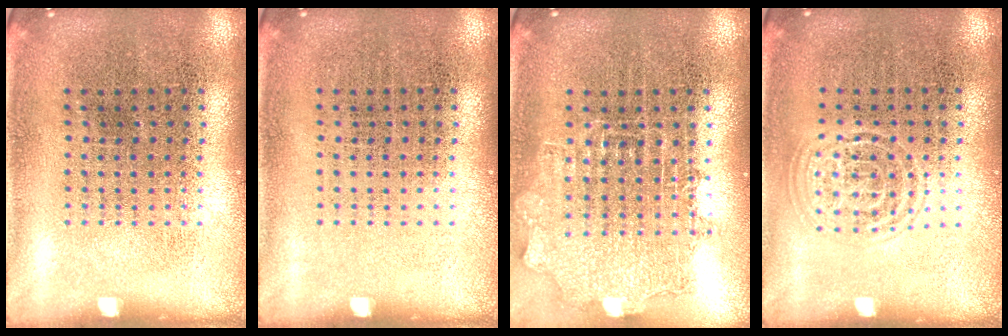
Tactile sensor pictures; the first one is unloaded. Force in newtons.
{"total": 0.0}
{"total": 1.2, "press": 1.1, "slide": 0.5}
{"total": 1.3, "press": 1.3, "slide": 0.1}